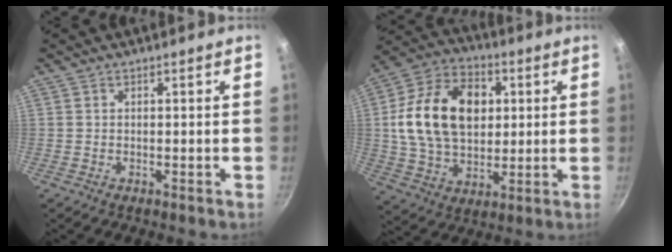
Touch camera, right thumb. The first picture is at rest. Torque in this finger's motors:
{"motor_torque": [1.20, 1.52, 0.24, 0.12, 0.30]}